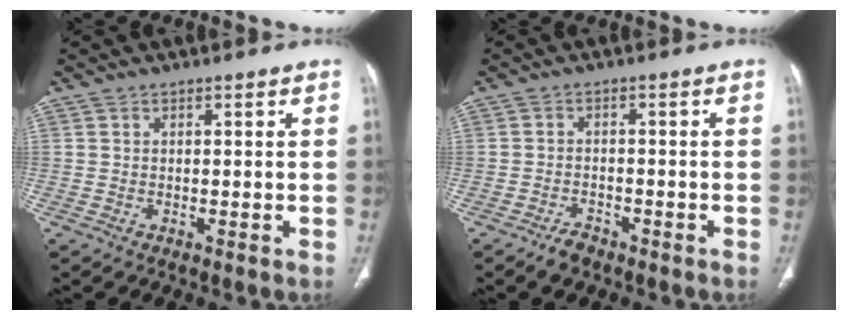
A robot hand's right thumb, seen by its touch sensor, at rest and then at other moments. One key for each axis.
{"total": 2.9, "fx": -2.2, "fy": 1.5, "fz": 1.1, "tx": -0.021, "ty": 0.010, "tz": -0.034}